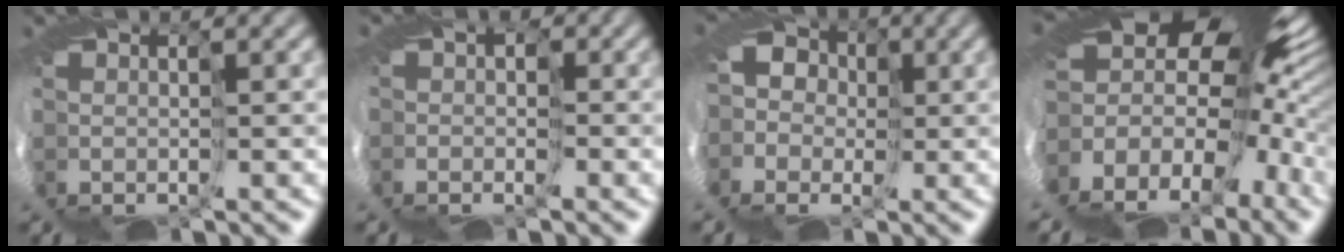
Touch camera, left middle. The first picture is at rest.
{"total": 3.7, "force": [-0.6, 3.3, 1.7], "torque": [-0.024, 0.005, -0.023]}
{"total": 8.4, "force": [-2.2, 7.8, 2.2], "torque": [-0.068, -0.004, -0.063]}
{"total": 15.2, "force": [0.3, 9.0, 12.2], "torque": [-0.163, 0.001, -0.004]}